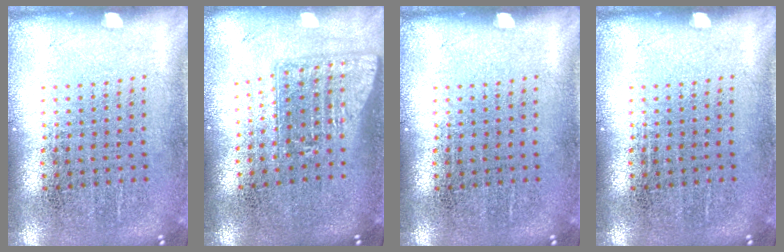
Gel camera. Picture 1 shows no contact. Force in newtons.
{"total": 1.6, "press": 1.2, "slide": 1.0}
{"total": 0.0}
{"total": 0.0}